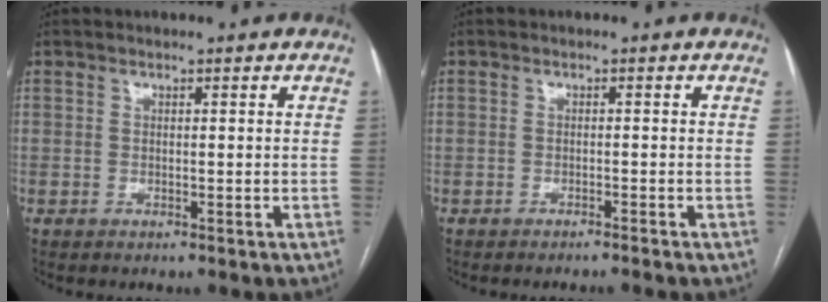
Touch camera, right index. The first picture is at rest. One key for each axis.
{"total": 1.9, "fx": -1.6, "fy": -0.7, "fz": 0.5, "tx": -0.007, "ty": 0.002, "tz": -0.024}